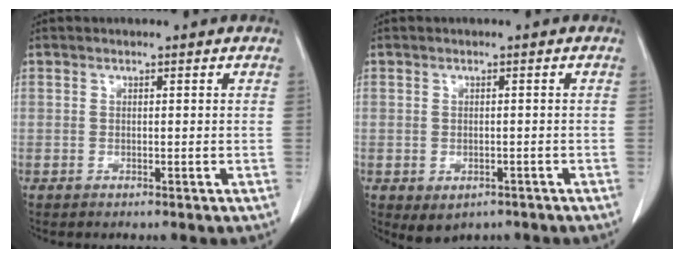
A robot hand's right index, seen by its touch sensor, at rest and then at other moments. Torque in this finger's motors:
{"motor_torque": [0.55, -0.48, 0.07, 0.01]}